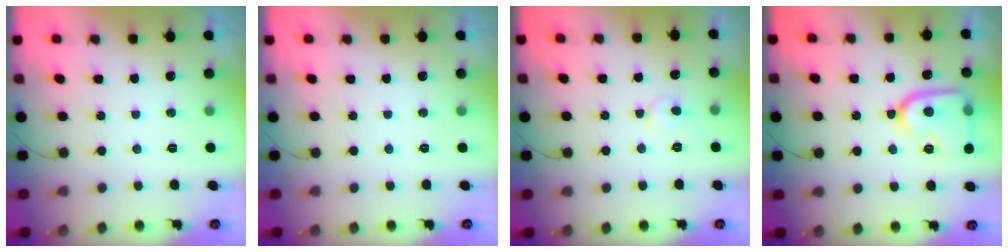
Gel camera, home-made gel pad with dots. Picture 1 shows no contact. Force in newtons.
{"total": 0.0}
{"total": 5.1, "press": 5.0, "slide": 0.4}
{"total": 15.5, "press": 15.5, "slide": 1.4}